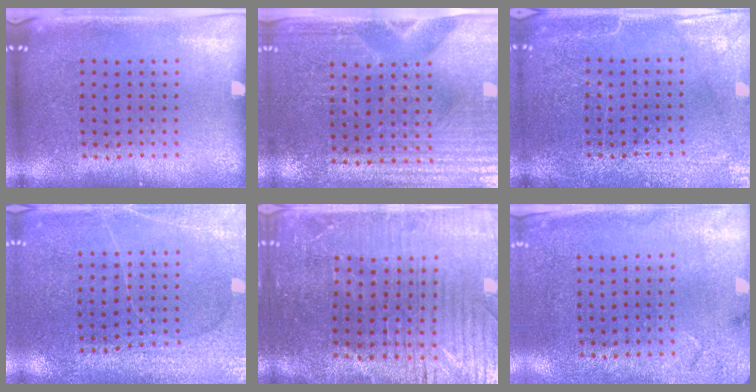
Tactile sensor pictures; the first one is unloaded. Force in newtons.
{"total": 3.6, "press": 3.4, "slide": 1.2}
{"total": 4.0, "press": 3.9, "slide": 0.5}
{"total": 2.9, "press": 2.9, "slide": 0.2}
{"total": 3.1, "press": 3.1, "slide": 0.6}
{"total": 2.7, "press": 2.2, "slide": 1.6}